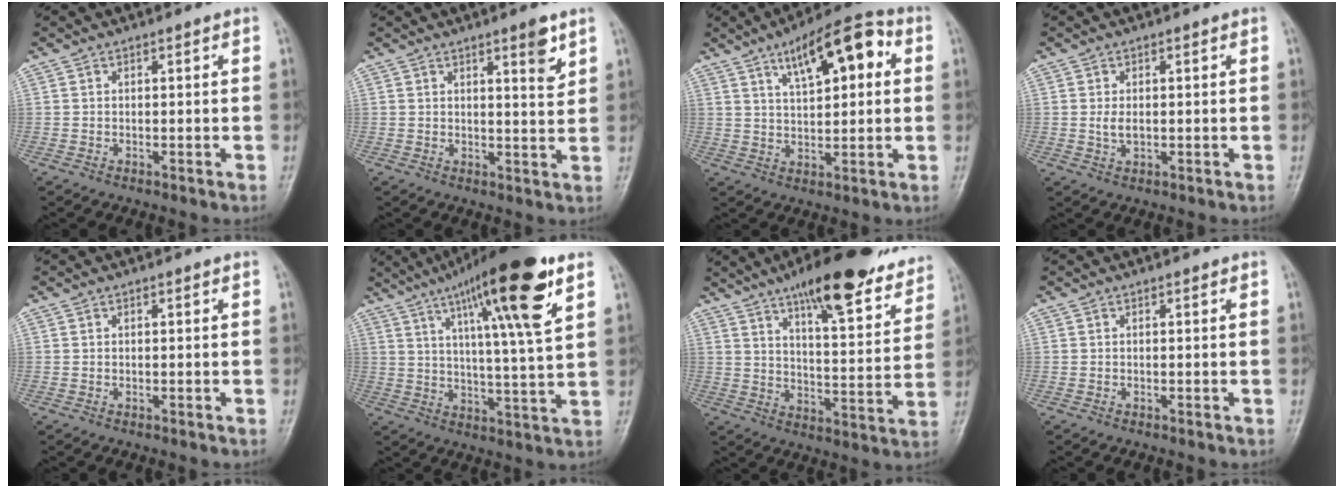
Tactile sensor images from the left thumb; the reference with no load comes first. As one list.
[{"total": 4.7, "force": [2.8, 0.9, 3.7], "torque": [-0.046, -0.021, 0.041]}, {"total": 13.2, "force": [5.0, 5.2, 11.0], "torque": [-0.142, 0.007, 0.072]}, {"total": 2.4, "force": [0.1, 1.4, 1.9], "torque": [-0.037, -0.003, 0.004]}, {"total": 0.0}, {"total": 19.4, "force": [10.5, 2.3, 16.2], "torque": [-0.249, -0.032, 0.164]}, {"total": 21.1, "force": [15.0, 5.9, 13.6], "torque": [-0.162, -0.058, 0.220]}, {"total": 0.0}]